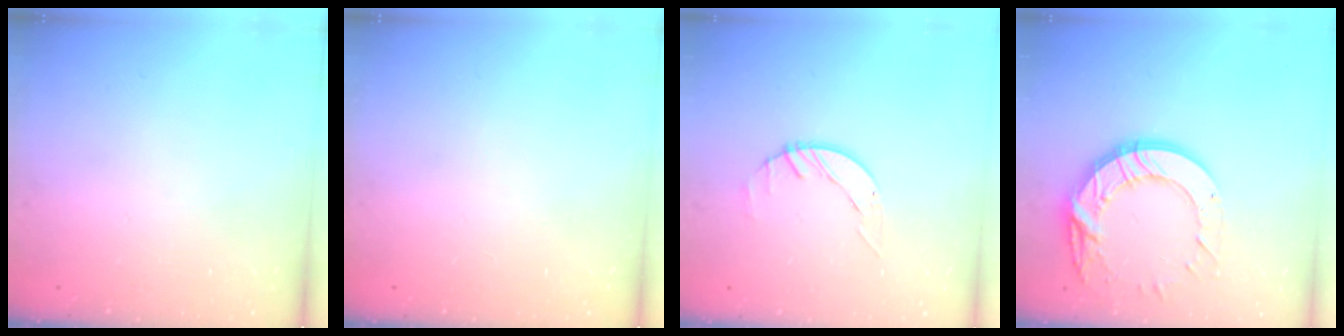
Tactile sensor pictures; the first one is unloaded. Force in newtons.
{"total": 0.0}
{"total": 2.6, "press": 2.6, "slide": 0.3}
{"total": 15.8, "press": 15.8, "slide": 1.1}